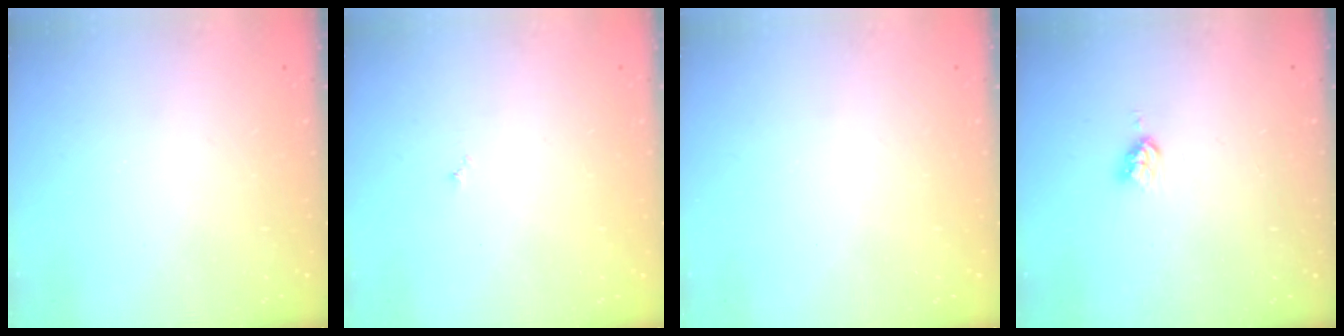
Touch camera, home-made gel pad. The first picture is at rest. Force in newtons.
{"total": 3.0, "press": 2.9, "slide": 0.3}
{"total": 0.0}
{"total": 3.7, "press": 3.7, "slide": 0.5}